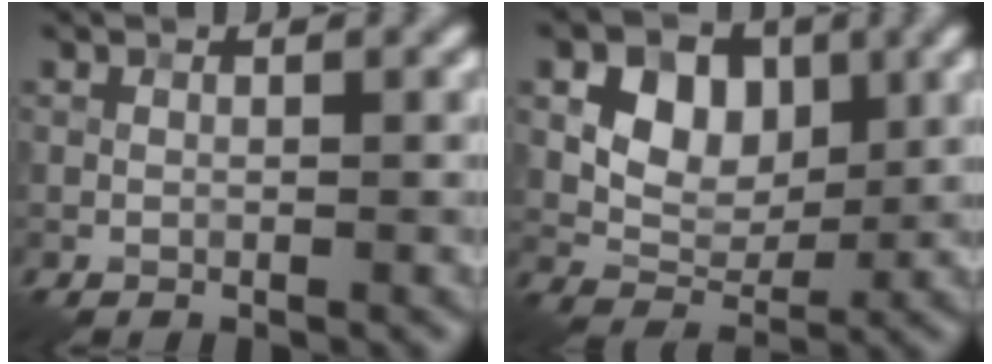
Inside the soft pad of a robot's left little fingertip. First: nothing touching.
{"total": 5.6, "force": [1.5, 4.1, 3.5], "torque": [-0.057, -0.002, 0.023]}